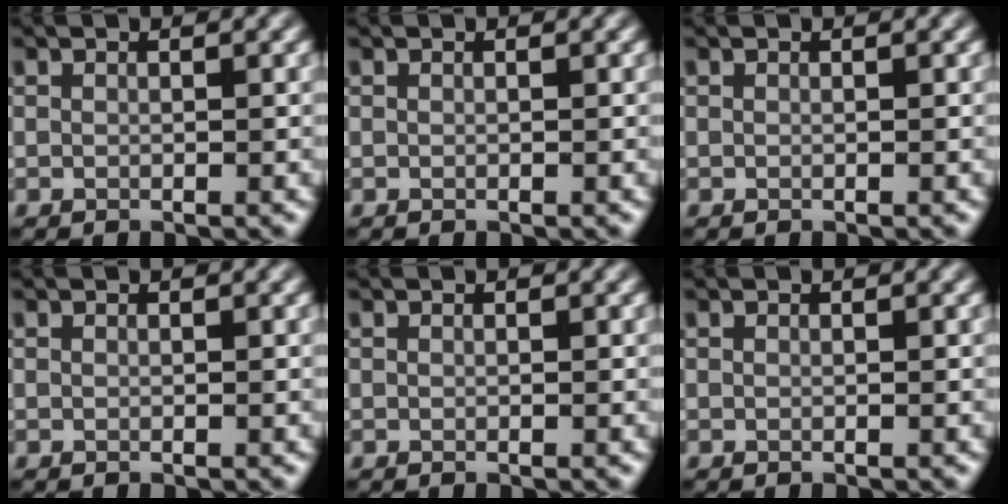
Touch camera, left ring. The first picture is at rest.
{"total": 0.0}
{"total": 0.0}
{"total": 0.0}
{"total": 0.0}
{"total": 0.0}